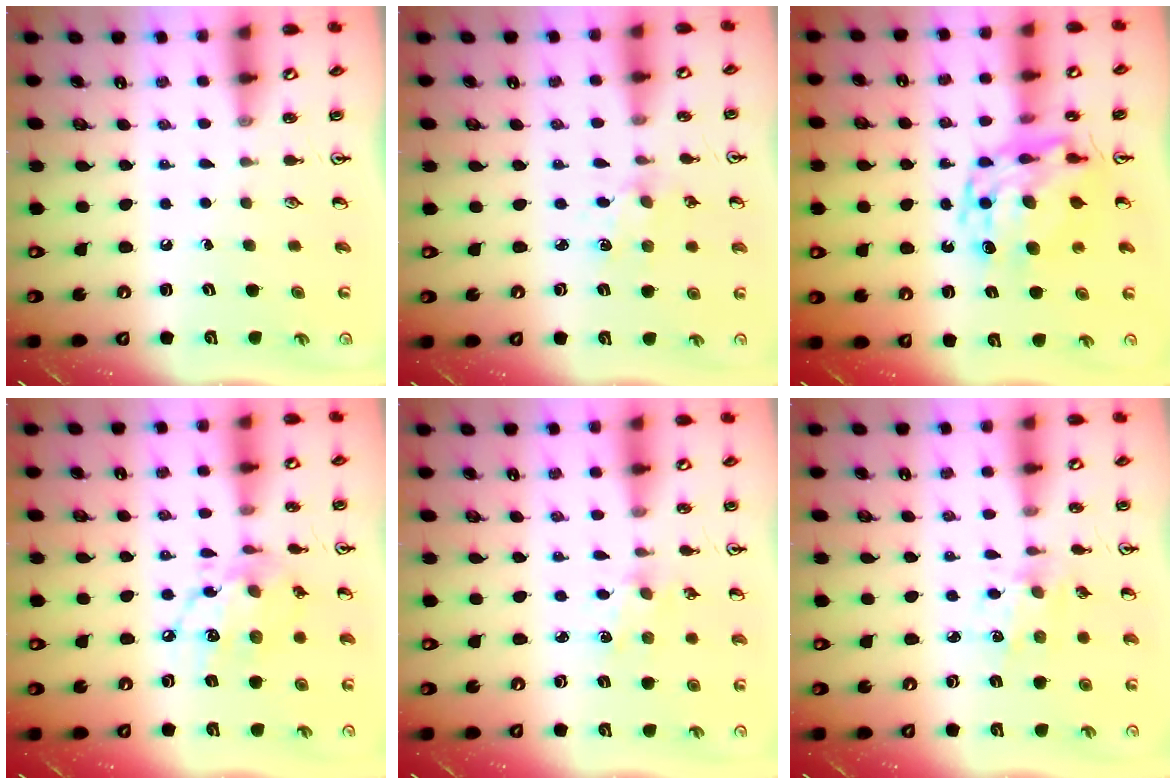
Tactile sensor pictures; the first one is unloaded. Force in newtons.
{"total": 2.8, "press": 2.7, "slide": 0.4}
{"total": 14.8, "press": 14.7, "slide": 1.3}
{"total": 13.5, "press": 13.4, "slide": 1.0}
{"total": 2.1, "press": 2.0, "slide": 0.3}
{"total": 2.9, "press": 2.8, "slide": 0.8}